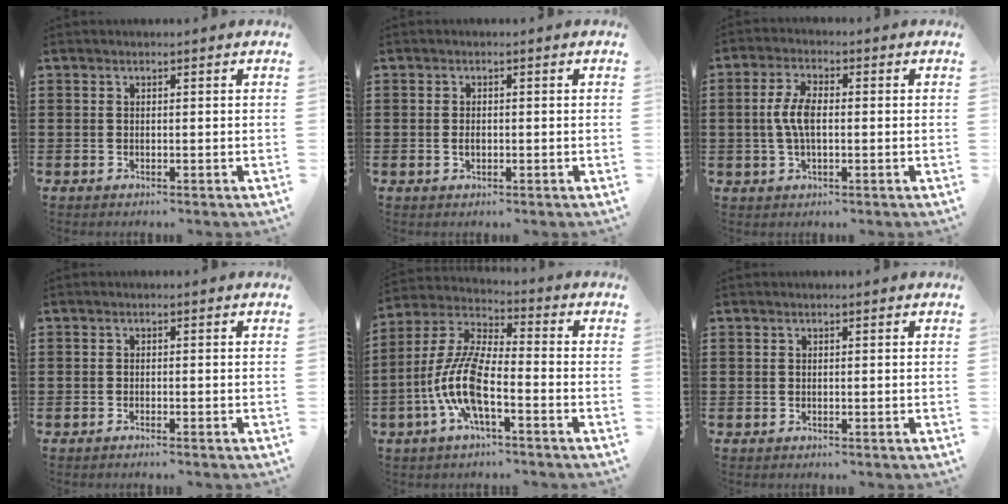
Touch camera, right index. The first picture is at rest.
{"total": 1.1, "force": [-0.2, 0.7, 0.9], "torque": [-0.019, 0.001, -0.003]}
{"total": 5.5, "force": [-0.1, 2.3, 5.0], "torque": [-0.115, 0.000, -0.010]}
{"total": 0.7, "force": [-0.7, -0.1, 0.2], "torque": [-0.005, -0.001, -0.014]}
{"total": 10.2, "force": [-3.9, 2.9, 9.0], "torque": [-0.219, -0.013, -0.082]}
{"total": 0.0}